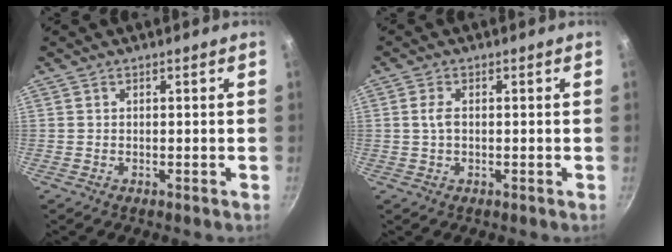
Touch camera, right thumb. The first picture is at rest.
{"total": 2.4, "force": [0.1, 1.4, 2.0], "torque": [-0.043, 0.005, 0.001]}